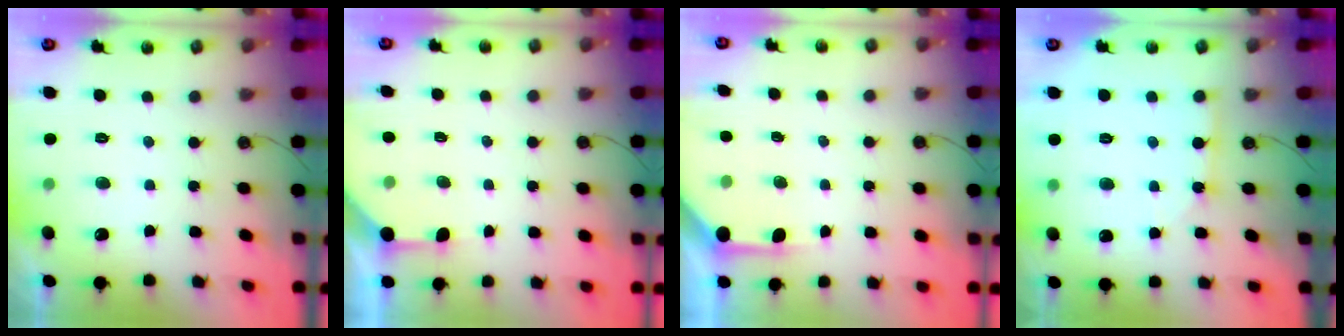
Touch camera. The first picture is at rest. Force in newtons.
{"total": 2.7, "press": 2.7, "slide": 0.4}
{"total": 3.5, "press": 3.5, "slide": 0.3}
{"total": 4.1, "press": 4.1, "slide": 0.4}